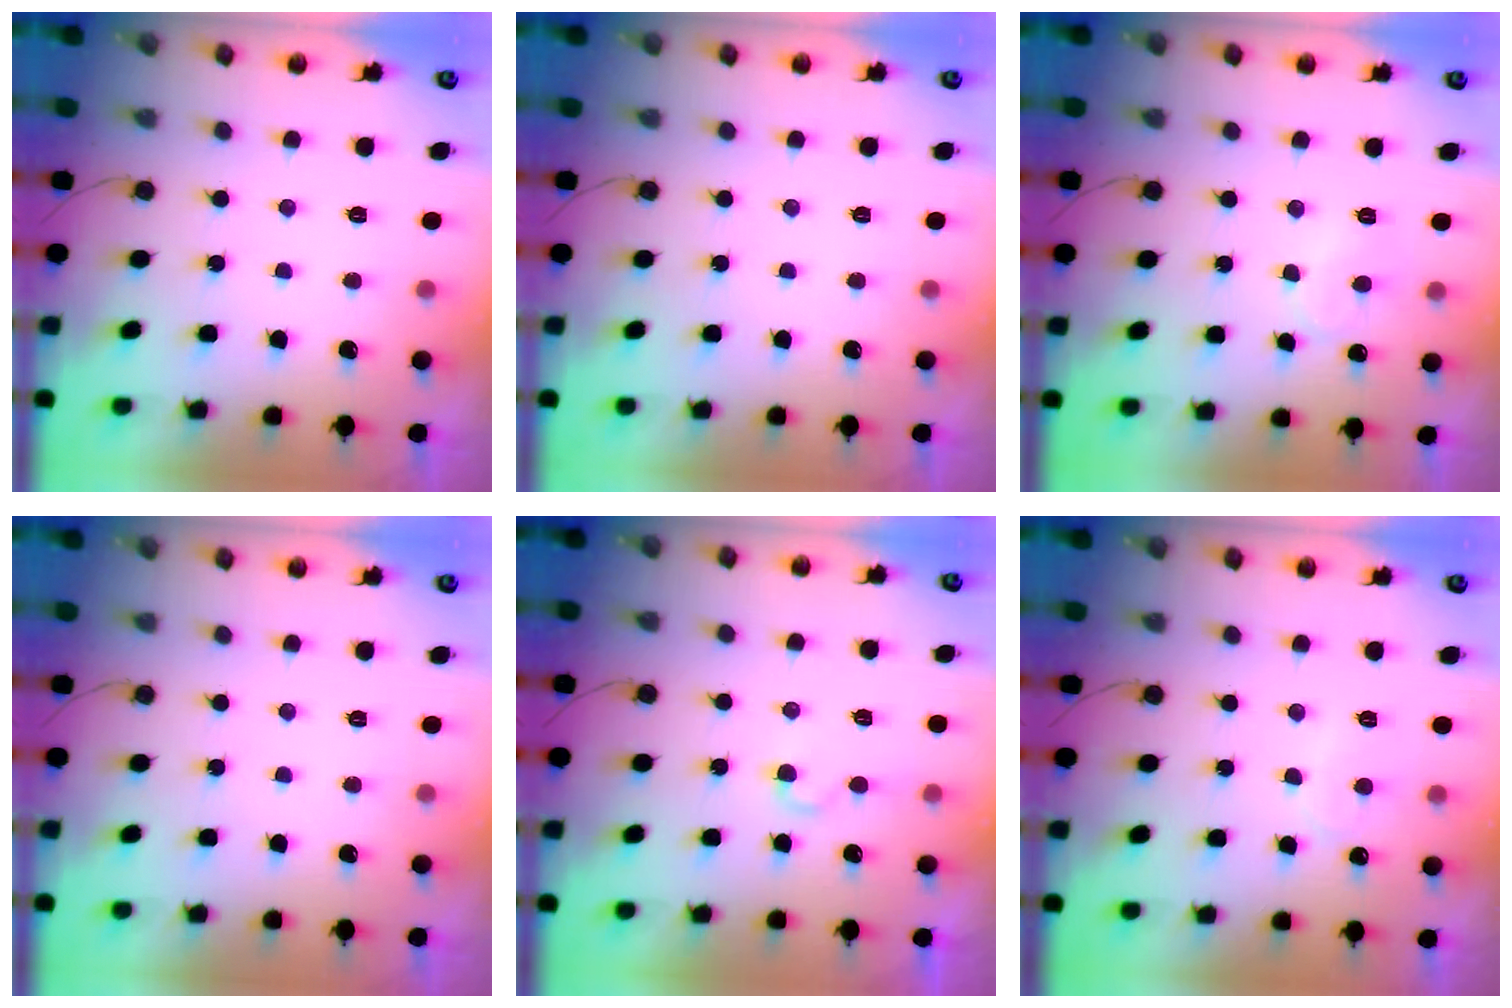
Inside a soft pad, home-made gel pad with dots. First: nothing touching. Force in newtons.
{"total": 0.0}
{"total": 6.1, "press": 6.1, "slide": 0.5}
{"total": 0.0}
{"total": 3.8, "press": 3.8, "slide": 0.4}
{"total": 6.0, "press": 6.0, "slide": 0.3}